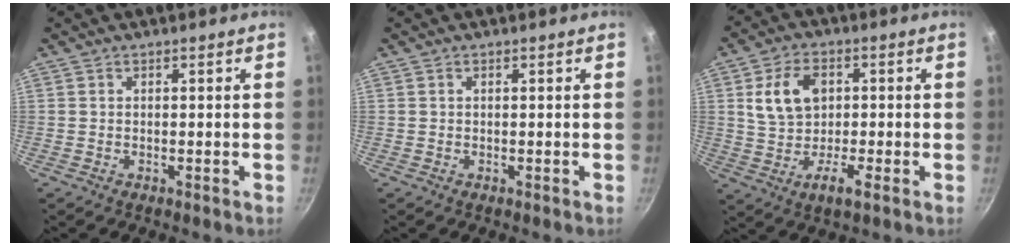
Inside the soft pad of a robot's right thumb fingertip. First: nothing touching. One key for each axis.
{"total": 0.0}
{"total": 10.6, "fx": 1.1, "fy": 6.5, "fz": 8.3, "tx": -0.143, "ty": 0.003, "tz": 0.023}